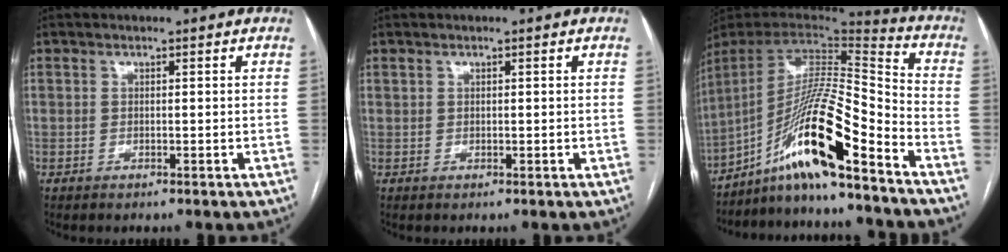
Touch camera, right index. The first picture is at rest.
{"total": 0.7, "force": [0.5, 0.5, 0.3], "torque": [-0.001, 0.001, 0.010]}
{"total": 17.6, "force": [-11.2, 0.2, 13.6], "torque": [-0.261, 0.003, -0.206]}